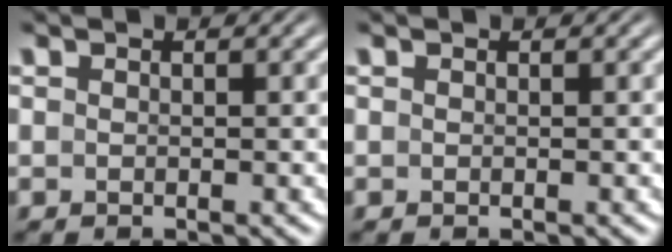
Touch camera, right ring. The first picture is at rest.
{"total": 0.0}